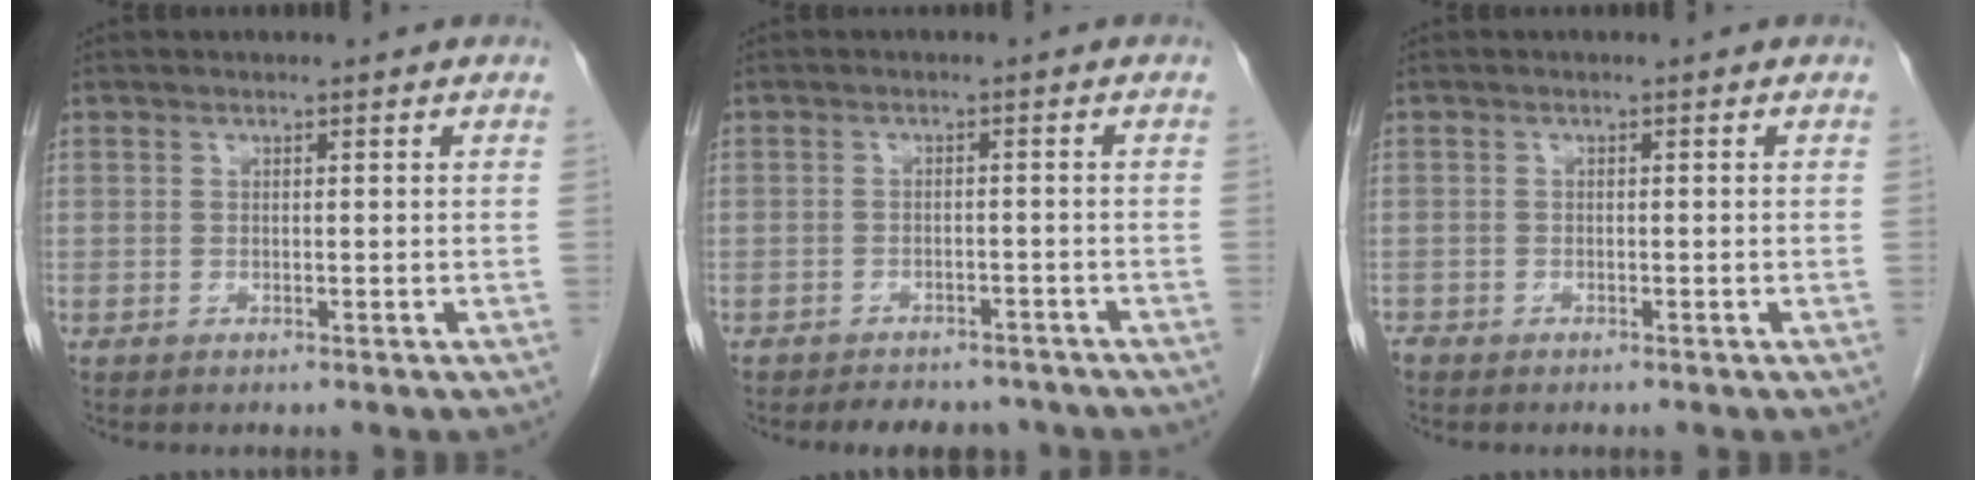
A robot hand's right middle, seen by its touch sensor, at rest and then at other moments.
{"total": 6.9, "force": [-6.1, 2.7, 1.6], "torque": [-0.017, 0.000, -0.072]}
{"total": 1.0, "force": [-0.8, 0.5, 0.1], "torque": [-0.009, -0.001, -0.016]}